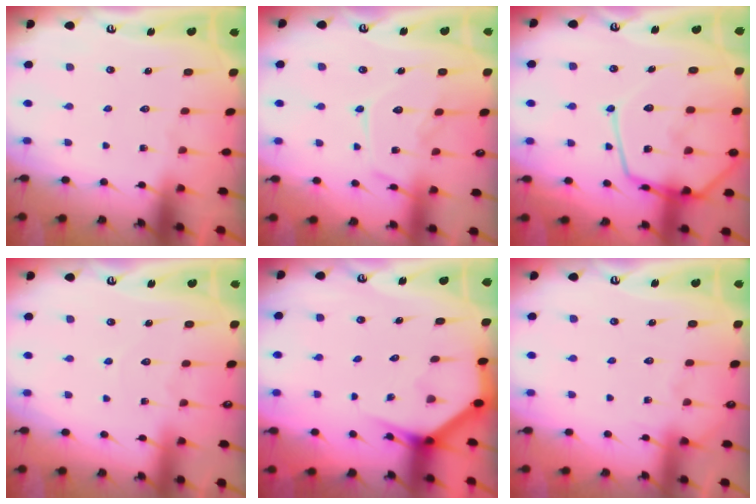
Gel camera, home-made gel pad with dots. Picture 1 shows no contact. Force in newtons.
{"total": 12.2, "press": 12.1, "slide": 1.2}
{"total": 19.1, "press": 19.0, "slide": 1.7}
{"total": 2.9, "press": 2.9, "slide": 0.3}
{"total": 3.3, "press": 3.3, "slide": 0.2}
{"total": 2.9, "press": 2.9, "slide": 0.4}